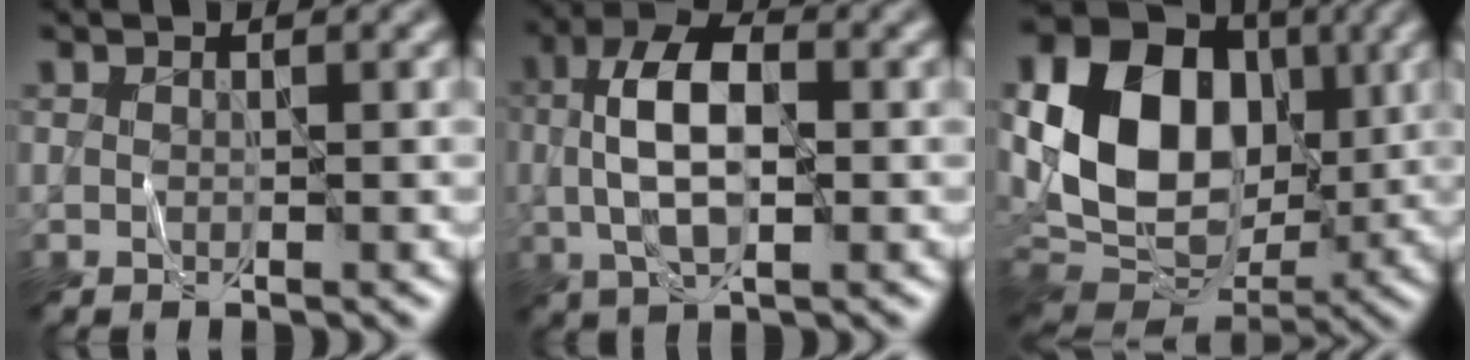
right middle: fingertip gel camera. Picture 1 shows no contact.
{"total": 6.7, "force": [0.0, 3.1, 5.9], "torque": [-0.122, 0.010, -0.007]}
{"total": 13.7, "force": [2.1, 10.2, 8.9], "torque": [-0.169, 0.002, 0.026]}